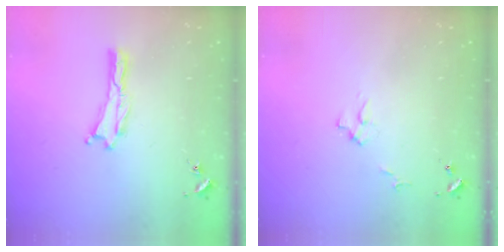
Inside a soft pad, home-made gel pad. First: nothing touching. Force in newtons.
{"total": 3.1, "press": 3.0, "slide": 0.4}